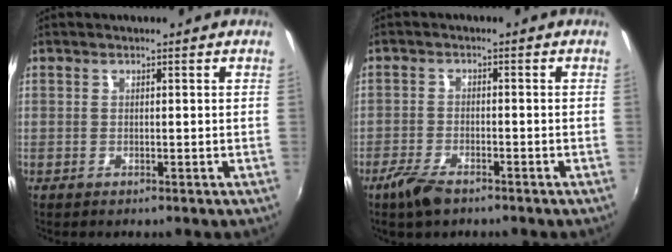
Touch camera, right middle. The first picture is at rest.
{"total": 5.3, "force": [-3.8, 1.9, 3.1], "torque": [-0.085, -0.009, -0.074]}